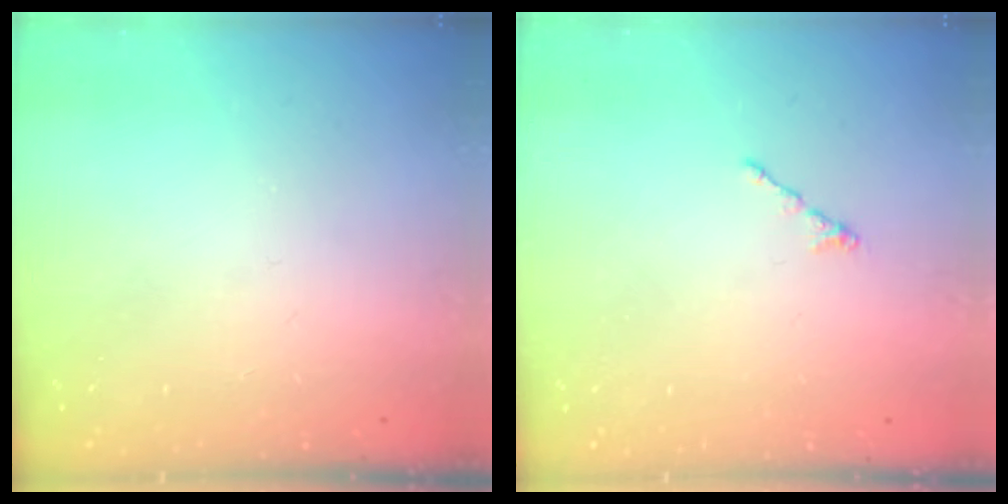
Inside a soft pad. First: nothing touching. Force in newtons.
{"total": 0.5, "press": 0.4, "slide": 0.3}